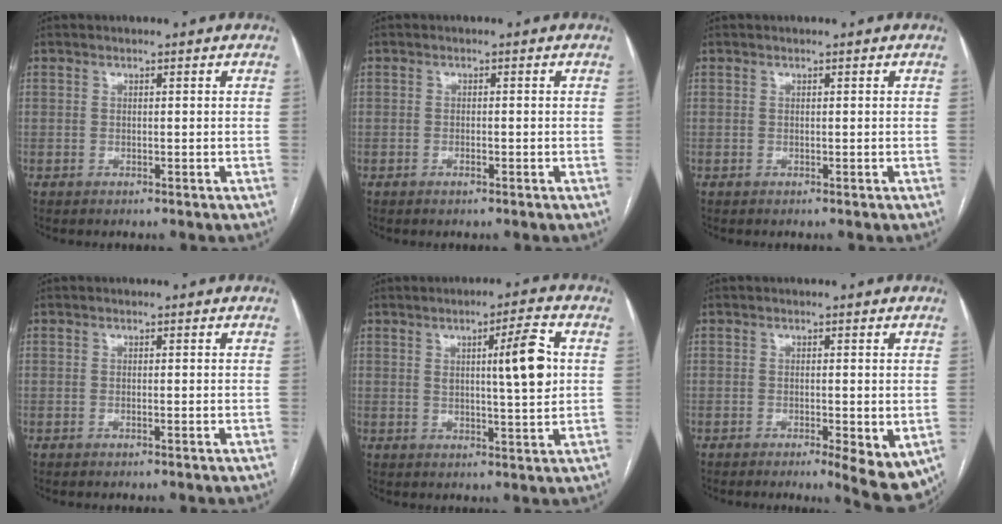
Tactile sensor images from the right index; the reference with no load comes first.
{"total": 1.0, "force": [-0.5, 0.2, 0.8], "torque": [-0.018, -0.001, -0.009]}
{"total": 0.0}
{"total": 0.5, "force": [-0.2, -0.1, 0.5], "torque": [-0.010, 0.000, -0.004]}
{"total": 8.1, "force": [1.7, 0.6, 7.9], "torque": [-0.118, 0.001, 0.025]}
{"total": 8.0, "force": [-3.6, 2.3, 6.7], "torque": [-0.074, -0.014, -0.050]}